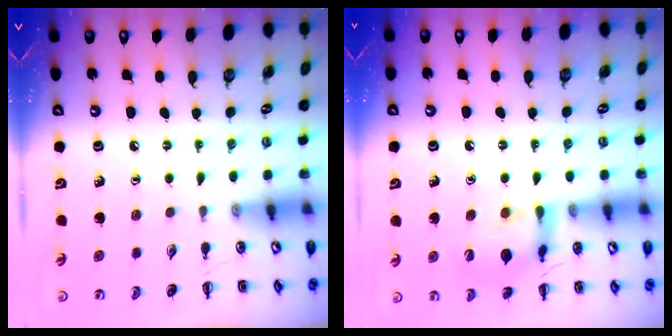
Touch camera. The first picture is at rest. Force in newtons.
{"total": 14.4, "press": 14.3, "slide": 2.2}